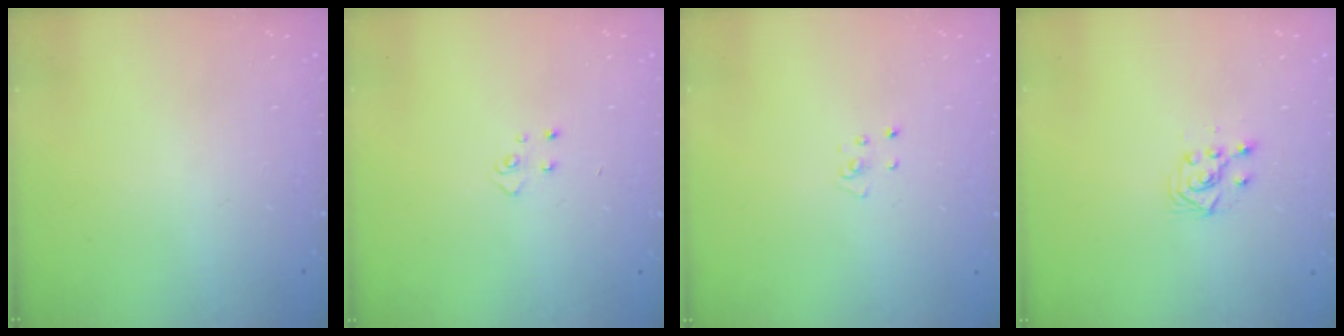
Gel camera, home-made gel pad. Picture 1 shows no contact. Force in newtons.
{"total": 3.3, "press": 3.3, "slide": 0.4}
{"total": 2.3, "press": 2.3, "slide": 0.2}
{"total": 5.7, "press": 5.6, "slide": 0.9}